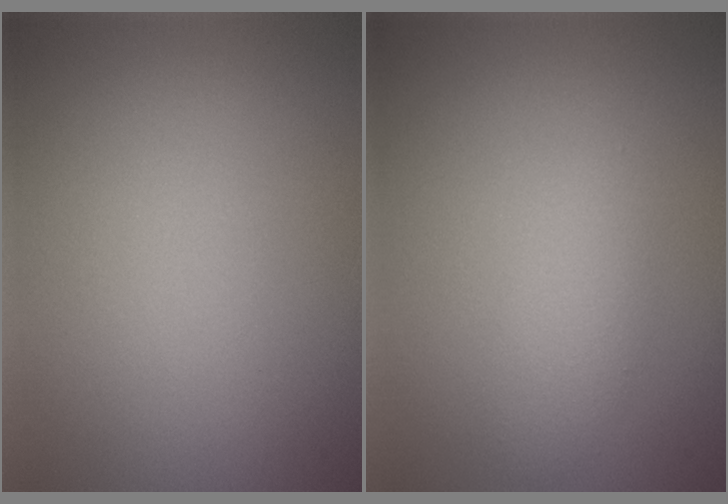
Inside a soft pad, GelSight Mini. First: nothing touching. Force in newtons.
{"total": 2.2, "press": 2.2, "slide": 0.1}